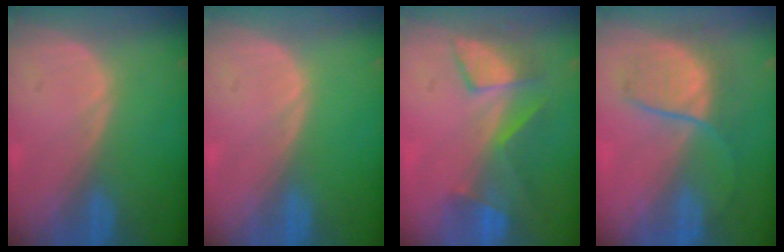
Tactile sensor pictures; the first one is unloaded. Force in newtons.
{"total": 0.0}
{"total": 7.3, "press": 6.9, "slide": 2.5}
{"total": 7.0, "press": 6.9, "slide": 0.8}